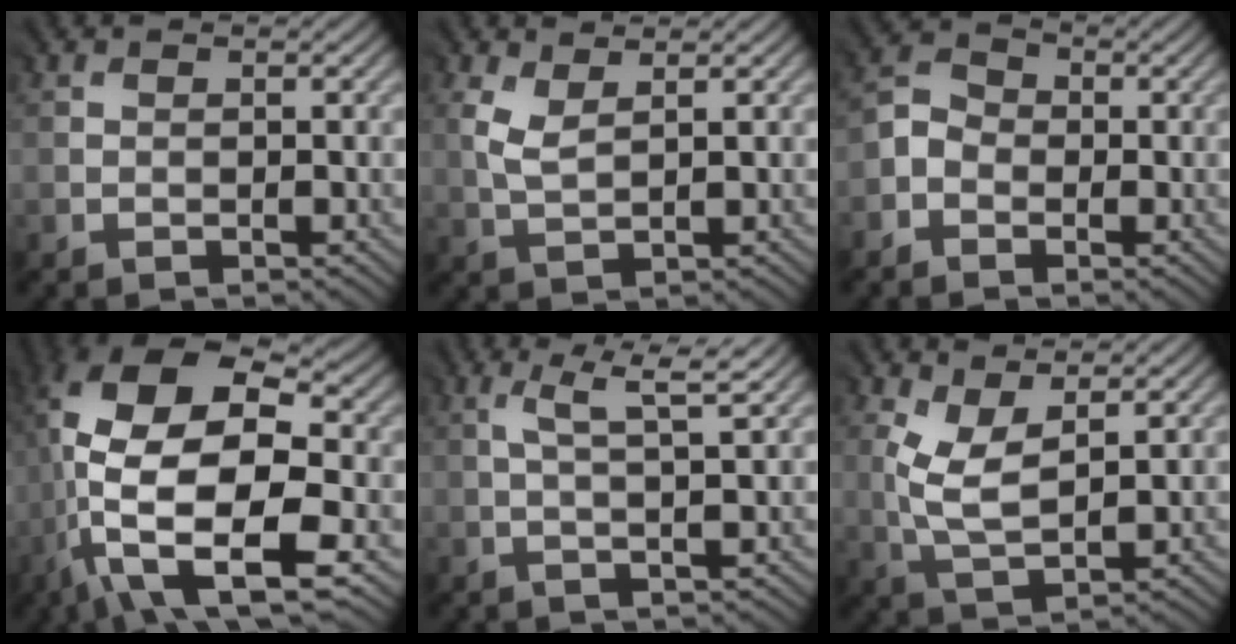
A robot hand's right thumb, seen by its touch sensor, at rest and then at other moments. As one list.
[{"total": 2.0, "force": [1.4, 0.5, 1.3], "torque": [-0.045, -0.001, 0.034]}, {"total": 2.9, "force": [-1.7, 2.2, 0.6], "torque": [-0.016, 0.001, -0.043]}, {"total": 16.4, "force": [-2.9, 8.2, 13.9], "torque": [-0.272, -0.003, -0.044]}, {"total": 3.7, "force": [1.5, -0.1, 3.4], "torque": [-0.064, 0.010, 0.033]}, {"total": 5.1, "force": [1.7, 2.1, 4.4], "torque": [-0.113, -0.002, 0.037]}]